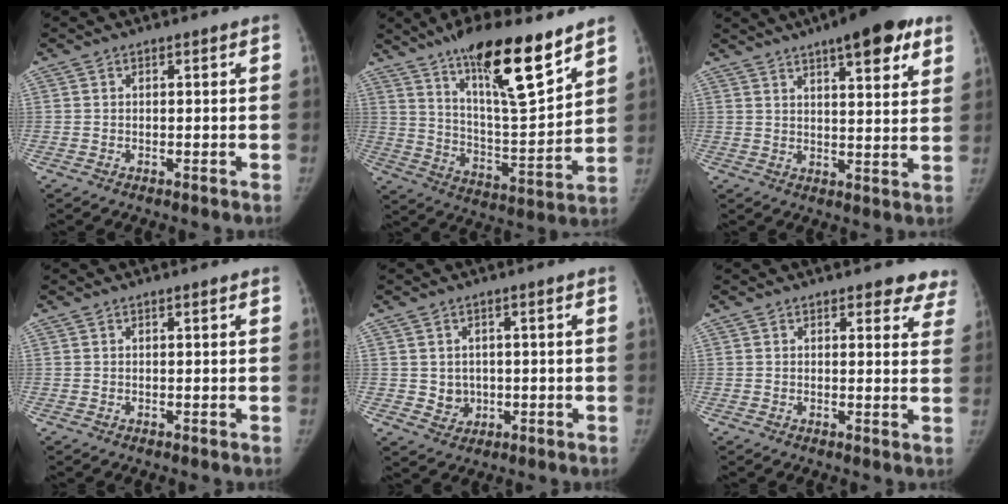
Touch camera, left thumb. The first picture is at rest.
{"total": 20.4, "force": [13.5, 4.5, 14.6], "torque": [-0.218, -0.070, 0.232]}
{"total": 14.7, "force": [9.0, 4.3, 10.9], "torque": [-0.124, -0.027, 0.122]}
{"total": 0.0}
{"total": 3.8, "force": [-0.1, 3.5, 1.4], "torque": [-0.006, 0.001, 0.009]}
{"total": 6.8, "force": [6.0, 2.9, 1.2], "torque": [0.040, -0.025, 0.043]}